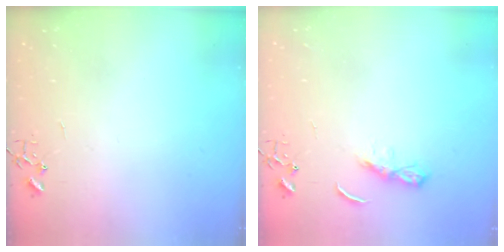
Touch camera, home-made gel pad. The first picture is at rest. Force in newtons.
{"total": 5.3, "press": 5.3, "slide": 0.6}